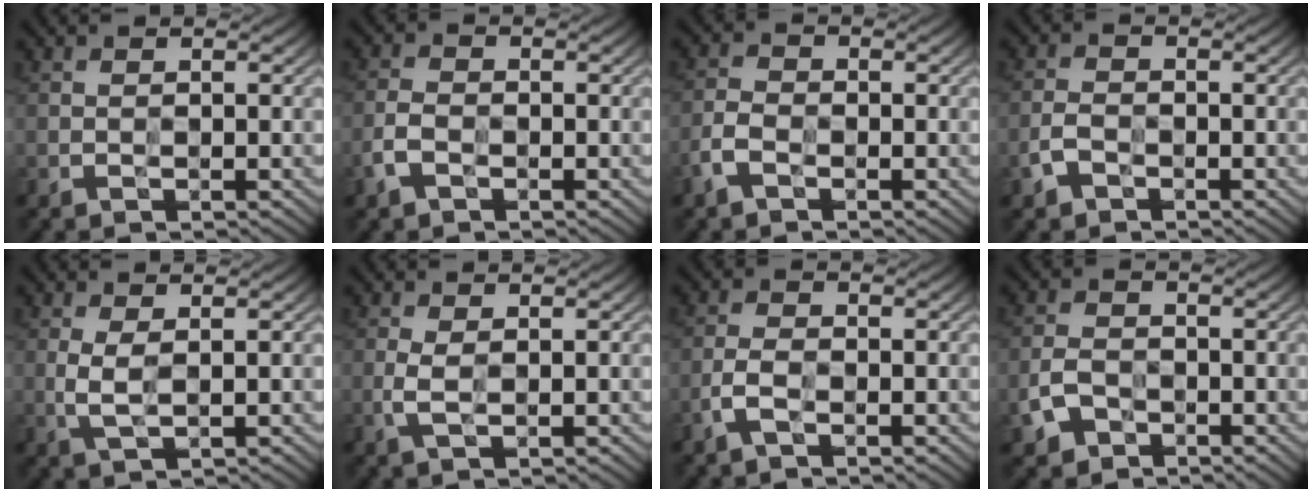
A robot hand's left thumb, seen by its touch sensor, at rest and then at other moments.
{"total": 3.8, "force": [-2.3, 2.3, 1.9], "torque": [-0.040, -0.007, -0.051]}
{"total": 3.8, "force": [-2.5, 2.3, 1.9], "torque": [-0.042, -0.006, -0.058]}
{"total": 3.3, "force": [-2.3, 2.0, 1.4], "torque": [-0.027, -0.005, -0.047]}
{"total": 2.8, "force": [0.3, 1.2, 2.5], "torque": [-0.059, -0.004, 0.005]}
{"total": 2.6, "force": [-0.4, 1.4, 2.2], "torque": [-0.054, -0.003, -0.008]}
{"total": 3.7, "force": [-2.2, 1.9, 2.2], "torque": [-0.050, -0.005, -0.046]}
{"total": 4.4, "force": [-2.8, 3.0, 1.8], "torque": [-0.038, -0.010, -0.058]}